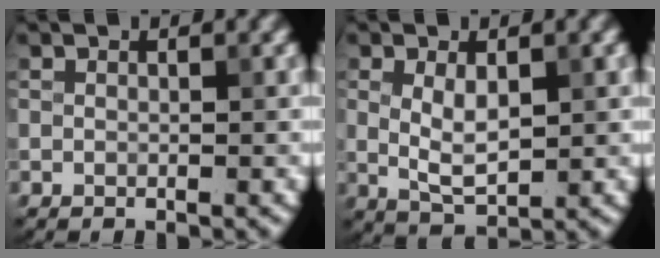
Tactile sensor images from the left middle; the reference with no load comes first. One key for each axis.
{"total": 3.5, "fx": 0.6, "fy": 1.7, "fz": 3.0, "tx": -0.060, "ty": -0.003, "tz": 0.015}